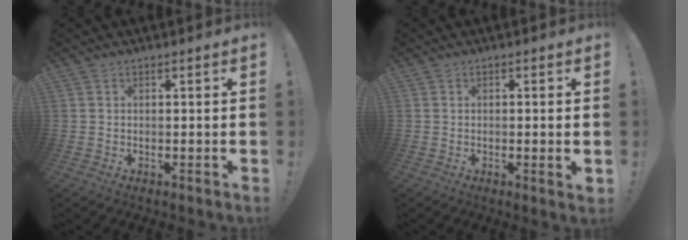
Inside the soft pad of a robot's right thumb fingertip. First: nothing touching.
{"total": 2.2, "force": [0.2, -0.1, 2.2], "torque": [-0.029, -0.006, 0.002]}